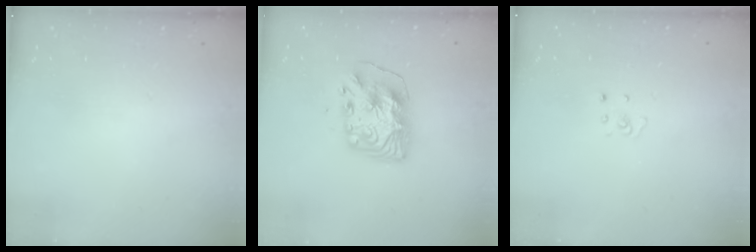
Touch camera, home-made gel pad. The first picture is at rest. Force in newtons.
{"total": 11.3, "press": 11.3, "slide": 1.1}
{"total": 2.3, "press": 2.3, "slide": 0.2}